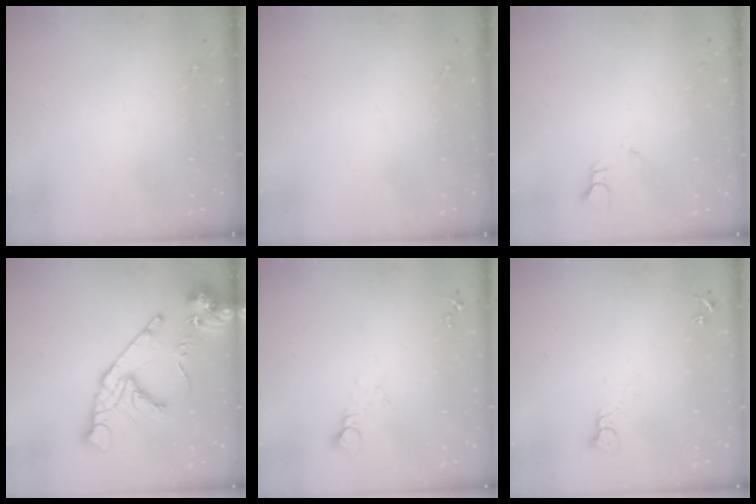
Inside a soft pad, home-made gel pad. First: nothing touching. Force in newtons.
{"total": 0.0}
{"total": 1.9, "press": 1.9, "slide": 0.1}
{"total": 18.2, "press": 18.0, "slide": 2.5}
{"total": 6.0, "press": 6.0, "slide": 0.5}
{"total": 2.4, "press": 2.4, "slide": 0.2}